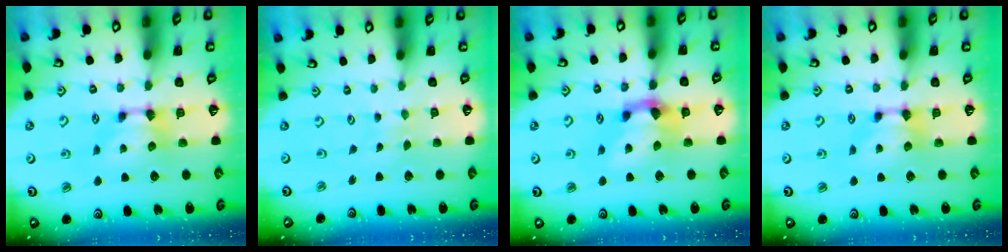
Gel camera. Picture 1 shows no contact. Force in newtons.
{"total": 5.6, "press": 5.6, "slide": 0.2}
{"total": 3.0, "press": 2.4, "slide": 1.8}
{"total": 0.0}